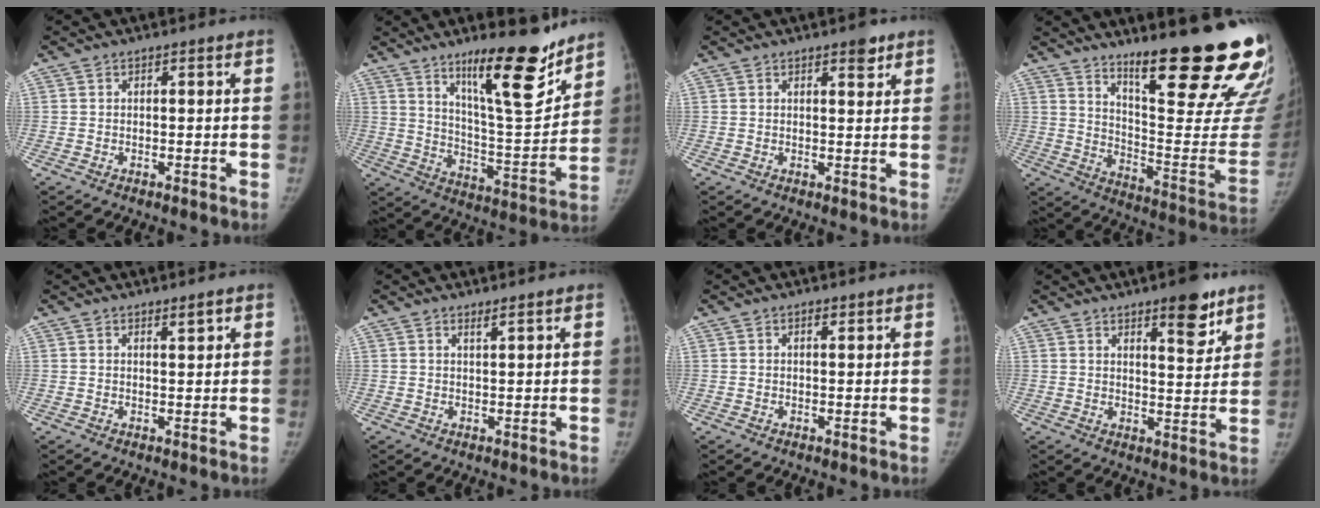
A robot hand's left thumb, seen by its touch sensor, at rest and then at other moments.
{"total": 18.3, "force": [12.8, 3.9, 12.5], "torque": [-0.153, -0.096, 0.211]}
{"total": 2.8, "force": [1.9, 1.0, 1.8], "torque": [-0.014, -0.011, 0.026]}
{"total": 28.7, "force": [19.4, 4.9, 20.6], "torque": [-0.226, -0.131, 0.278]}
{"total": 1.5, "force": [1.1, 0.3, 1.0], "torque": [-0.010, -0.008, 0.018]}
{"total": 1.1, "force": [1.0, 0.0, 0.6], "torque": [-0.009, -0.010, 0.018]}
{"total": 0.8, "force": [0.6, 0.3, 0.5], "torque": [-0.008, -0.003, 0.010]}
{"total": 8.5, "force": [5.6, 2.7, 5.8], "torque": [-0.058, -0.036, 0.079]}